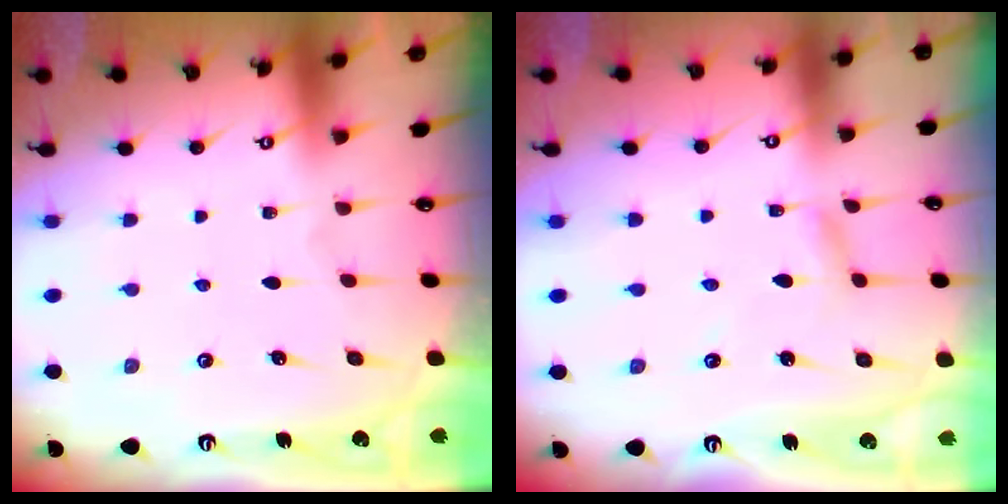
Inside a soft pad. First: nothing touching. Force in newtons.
{"total": 2.5, "press": 2.5, "slide": 0.1}